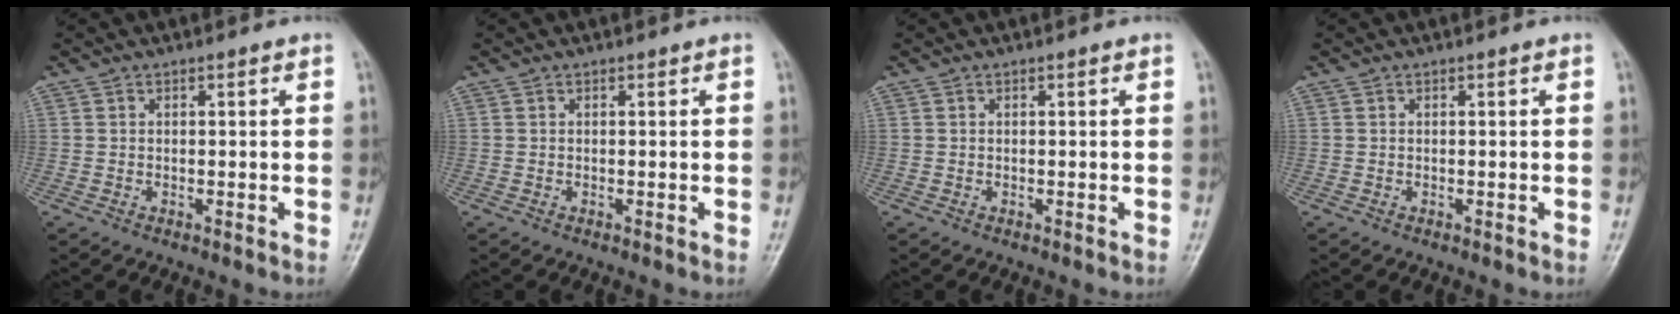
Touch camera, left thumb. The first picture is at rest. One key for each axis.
{"total": 0.0}
{"total": 0.0}
{"total": 0.0}